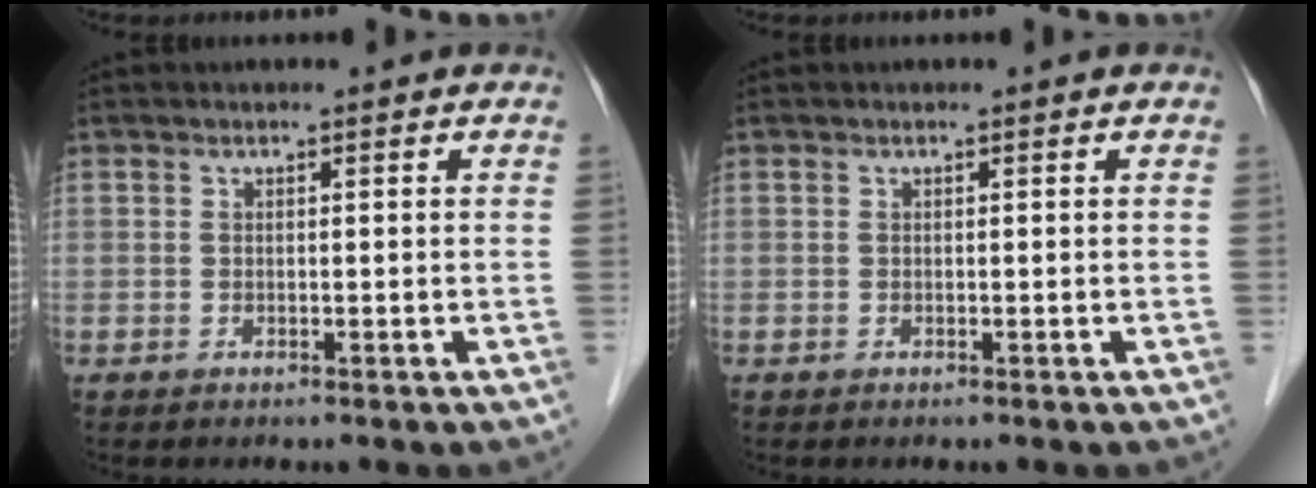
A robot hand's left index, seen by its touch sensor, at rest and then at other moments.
{"total": 0.0}